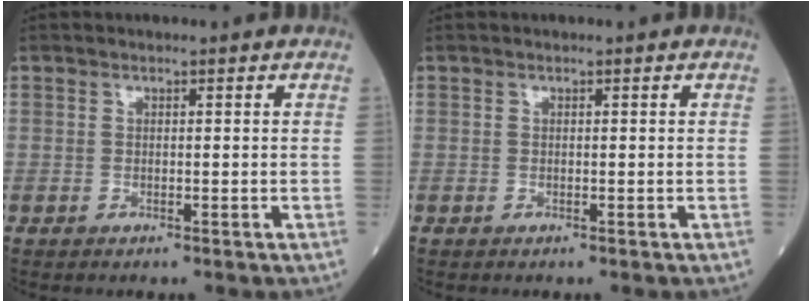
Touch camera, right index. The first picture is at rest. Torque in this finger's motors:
{"motor_torque": [0.04, 0.04, -0.01, -0.01]}